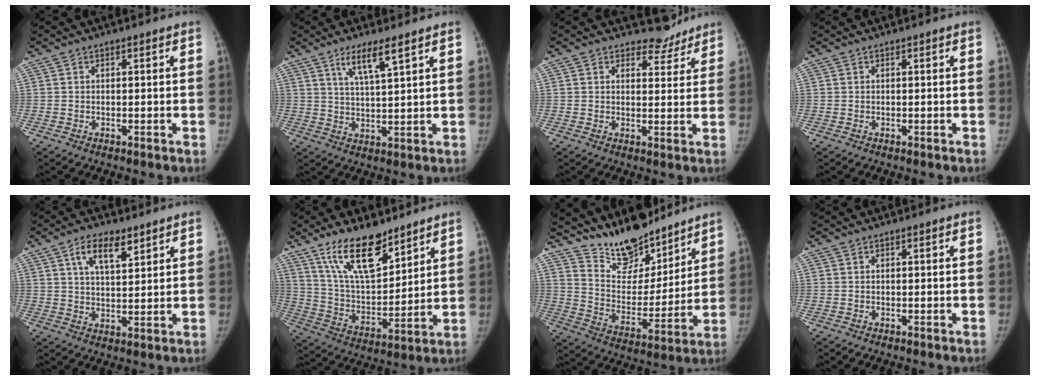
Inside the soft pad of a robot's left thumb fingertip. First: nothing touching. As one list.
[{"total": 6.5, "force": [4.0, 0.7, 5.0], "torque": [-0.096, -0.026, 0.079]}, {"total": 4.2, "force": [3.7, 1.9, -0.2], "torque": [0.030, -0.032, 0.046]}, {"total": 0.0}, {"total": 7.5, "force": [4.3, 3.2, 5.3], "torque": [-0.077, -0.022, 0.075]}, {"total": 16.3, "force": [11.4, 6.5, 9.7], "torque": [-0.128, -0.070, 0.216]}, {"total": 15.9, "force": [13.8, 5.9, 5.1], "torque": [-0.033, -0.099, 0.243]}, {"total": 0.0}]